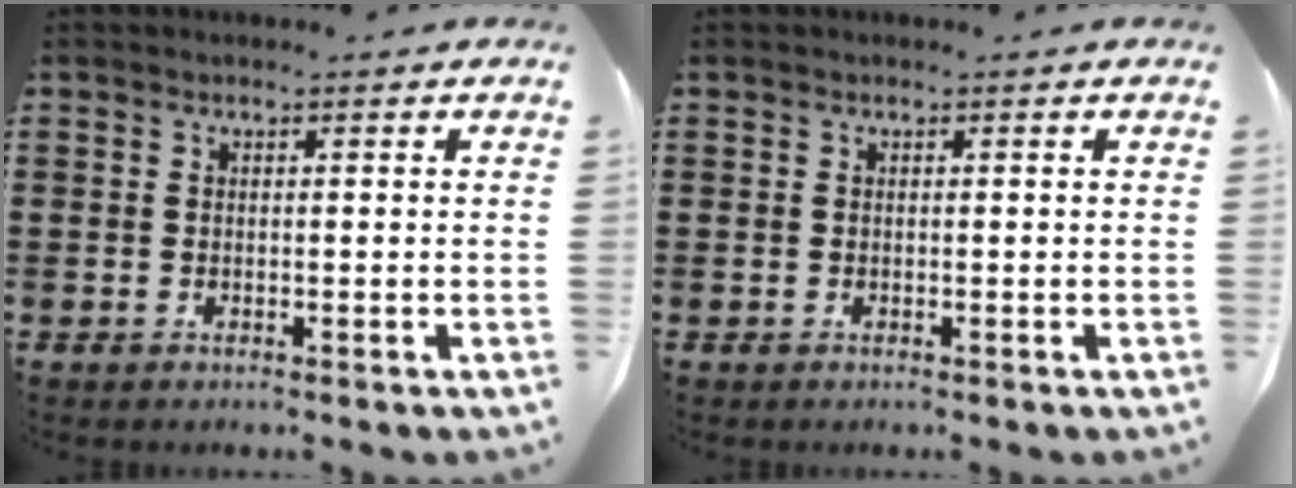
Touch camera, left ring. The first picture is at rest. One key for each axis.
{"total": 0.0}